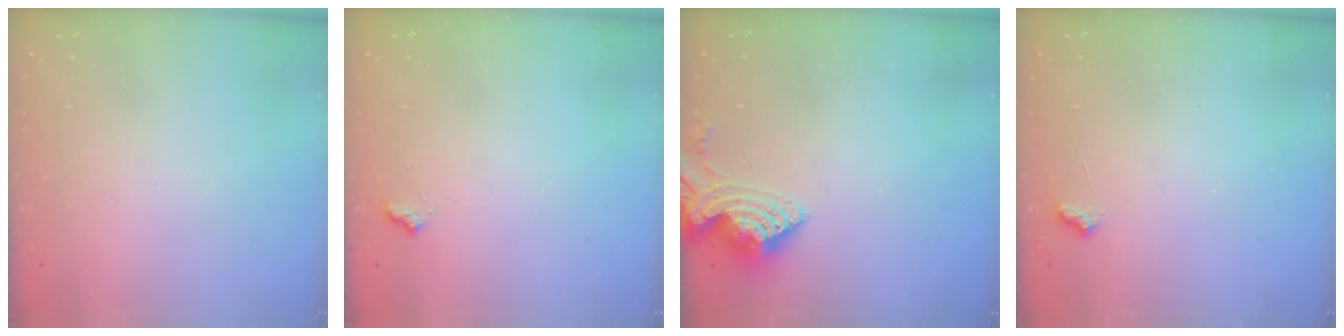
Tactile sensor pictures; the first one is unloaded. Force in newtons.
{"total": 6.0, "press": 6.0, "slide": 0.8}
{"total": 9.3, "press": 9.3, "slide": 0.6}
{"total": 4.5, "press": 4.4, "slide": 0.6}